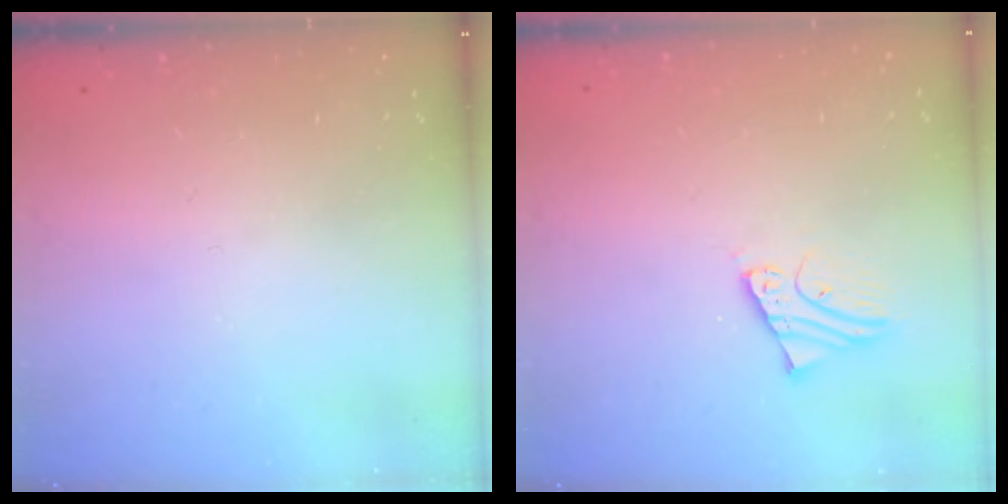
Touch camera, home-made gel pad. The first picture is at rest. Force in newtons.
{"total": 2.4, "press": 2.4, "slide": 0.1}